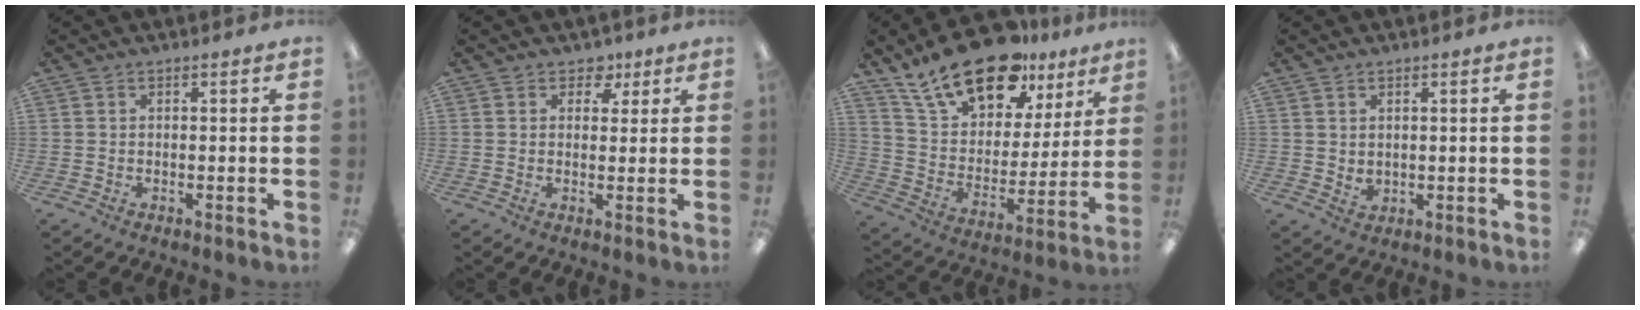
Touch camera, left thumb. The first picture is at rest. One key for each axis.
{"total": 4.0, "fx": 2.3, "fy": 3.0, "fz": 1.3, "tx": -0.009, "ty": -0.006, "tz": 0.039}
{"total": 20.4, "fx": 14.8, "fy": 9.8, "fz": 9.9, "tx": -0.179, "ty": -0.086, "tz": 0.264}
{"total": 2.3, "fx": 1.5, "fy": 1.6, "fz": 0.7, "tx": -0.009, "ty": -0.005, "tz": 0.026}